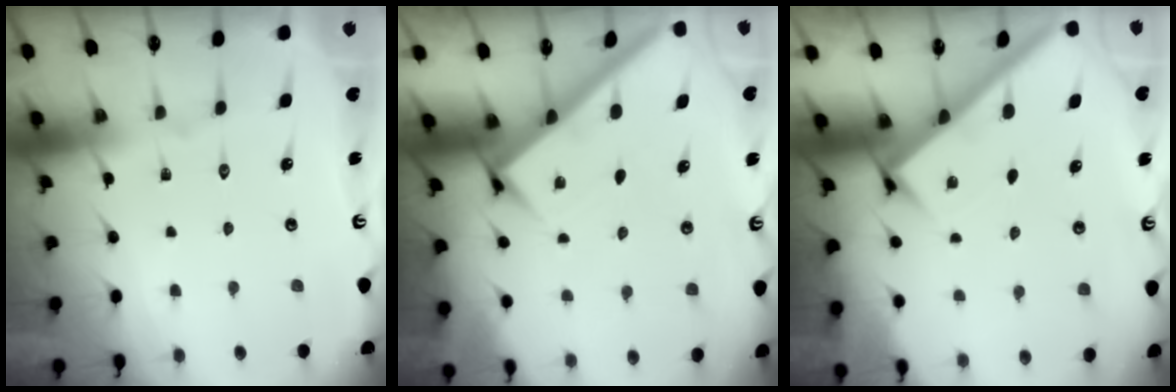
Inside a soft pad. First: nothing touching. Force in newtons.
{"total": 2.9, "press": 2.9, "slide": 0.1}
{"total": 2.6, "press": 2.5, "slide": 0.3}